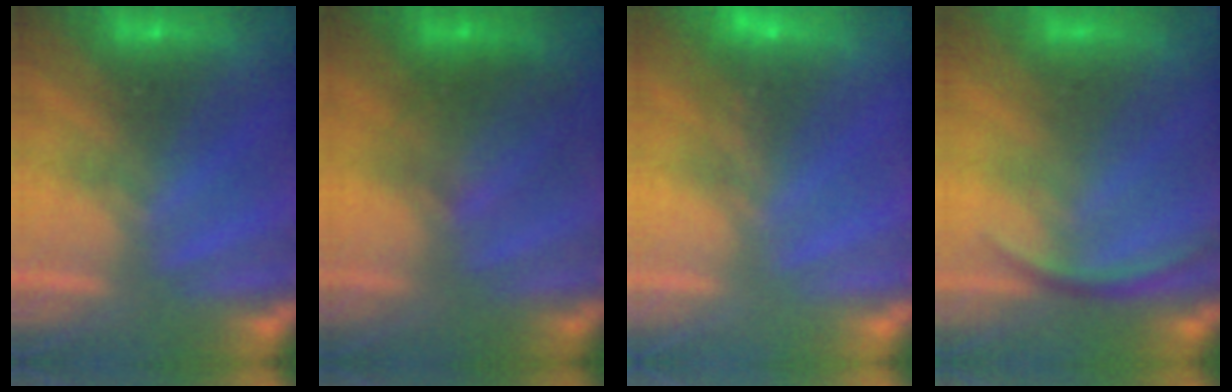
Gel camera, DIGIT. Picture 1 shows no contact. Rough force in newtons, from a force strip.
{"total": 2.0}
{"total": 1.1}
{"total": 2.9}